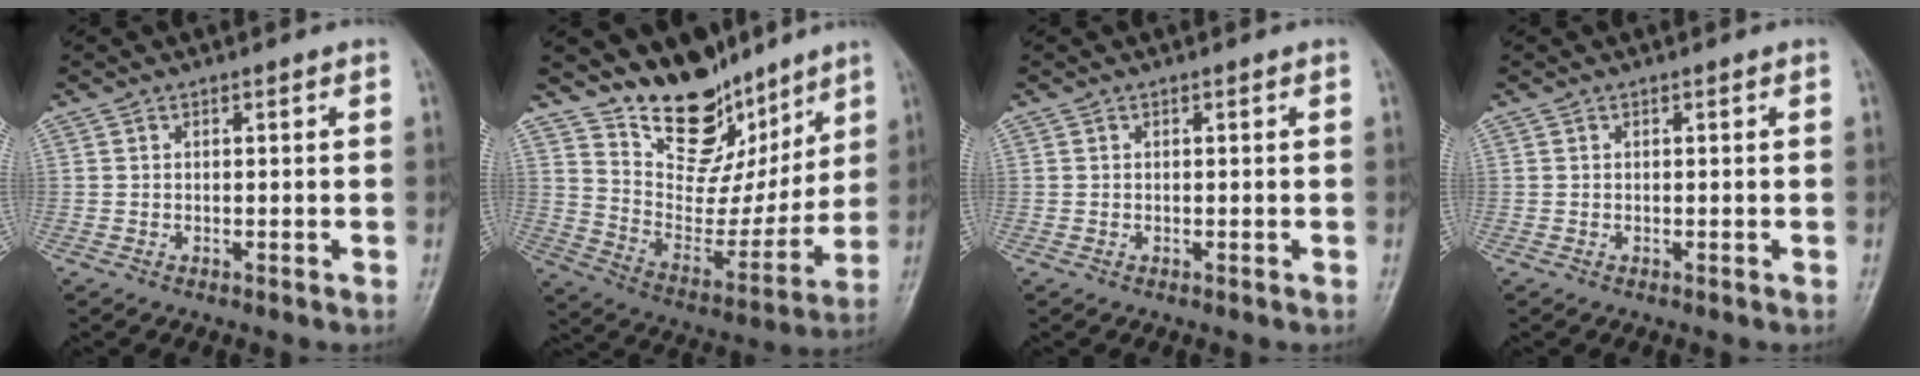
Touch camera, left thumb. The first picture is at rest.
{"total": 17.8, "force": [13.5, 9.2, 7.2], "torque": [-0.049, -0.083, 0.234]}
{"total": 0.0}
{"total": 0.0}